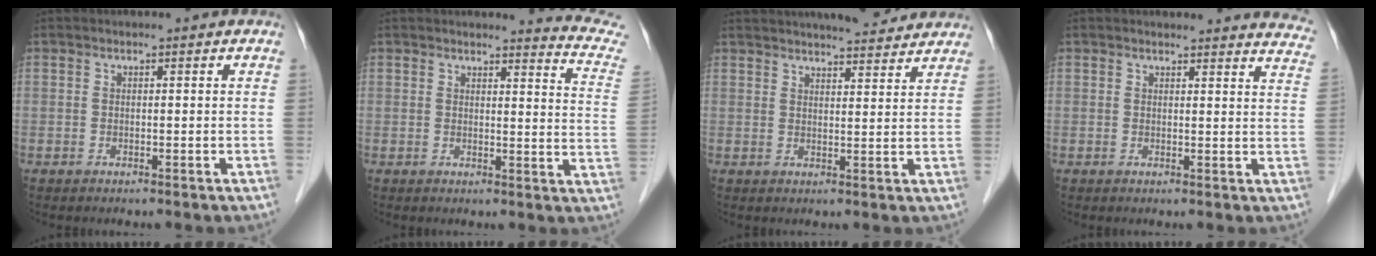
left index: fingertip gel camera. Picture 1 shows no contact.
{"total": 9.3, "force": [9.2, -0.6, 0.8], "torque": [-0.004, -0.093, 0.074]}
{"total": 11.8, "force": [10.8, 1.7, 4.4], "torque": [-0.062, 0.013, 0.140]}
{"total": 12.0, "force": [11.8, 1.6, 1.6], "torque": [0.018, -0.059, 0.091]}